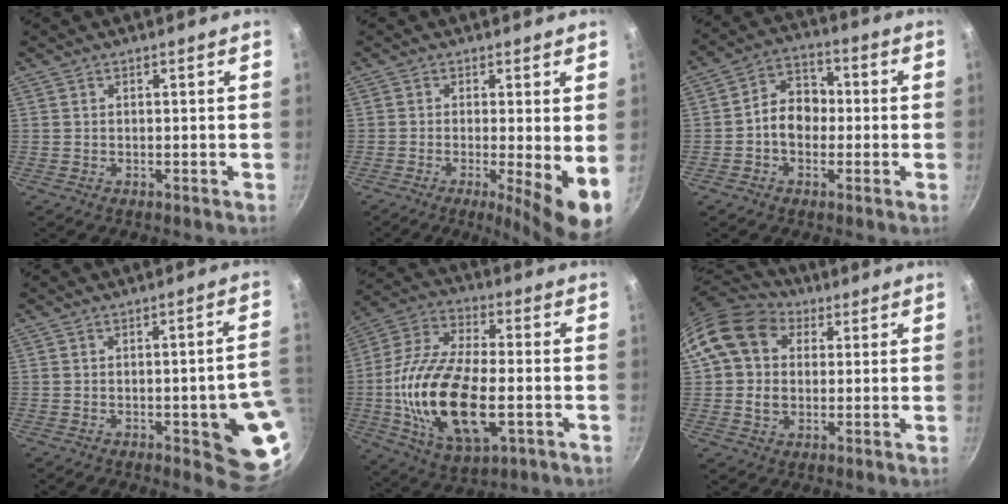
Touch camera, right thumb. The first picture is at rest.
{"total": 8.5, "force": [-1.2, 1.4, 8.3], "torque": [-0.119, -0.015, -0.017]}
{"total": 8.4, "force": [-0.8, 6.5, 5.1], "torque": [-0.041, 0.030, -0.027]}
{"total": 12.7, "force": [-2.9, 3.7, 11.8], "torque": [-0.091, 0.014, -0.035]}
{"total": 22.5, "force": [-3.8, 10.7, 19.4], "torque": [-0.377, 0.015, -0.073]}
{"total": 13.6, "force": [4.1, 10.7, 7.4], "torque": [-0.120, 0.012, 0.061]}